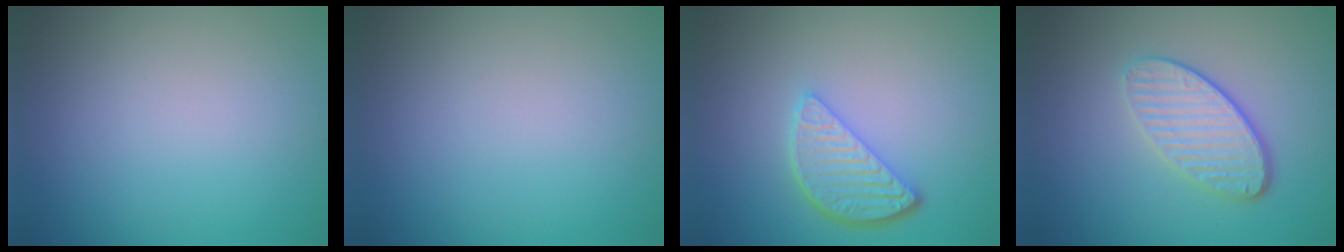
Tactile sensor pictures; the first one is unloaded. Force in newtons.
{"total": 0.0}
{"total": 3.5, "press": 2.9, "slide": 2.0}
{"total": 4.2, "press": 3.2, "slide": 2.8}